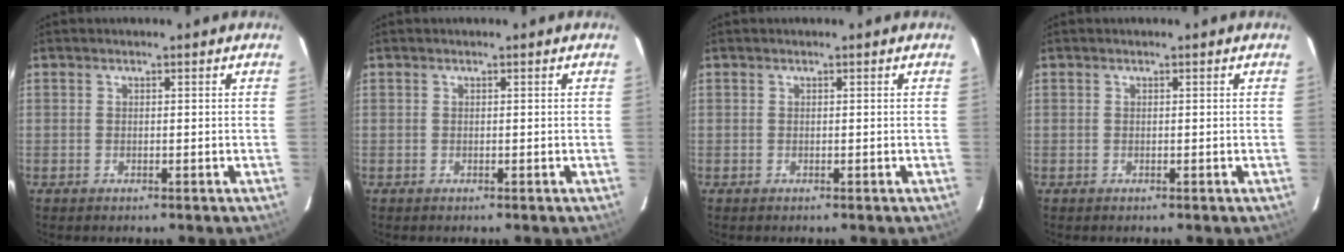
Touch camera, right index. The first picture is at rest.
{"total": 0.0}
{"total": 0.0}
{"total": 0.0}